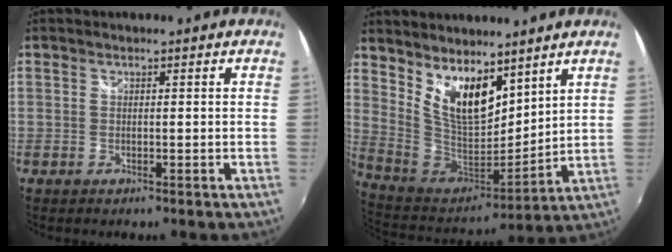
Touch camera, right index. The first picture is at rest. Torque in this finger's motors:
{"motor_torque": [0.17, 0.29, 0.29, 0.06]}